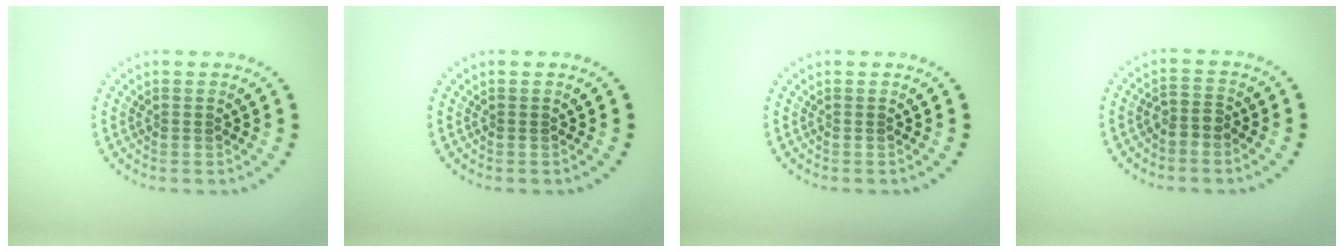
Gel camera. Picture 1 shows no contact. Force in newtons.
{"total": 0.0}
{"total": 0.0}
{"total": 1.5, "press": 1.2, "slide": 0.9}